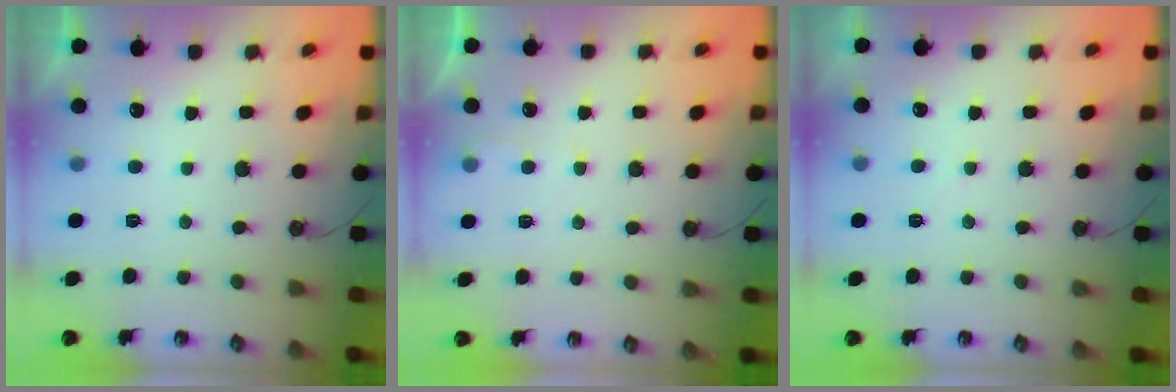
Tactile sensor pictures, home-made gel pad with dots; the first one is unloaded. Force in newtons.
{"total": 4.3, "press": 4.2, "slide": 0.5}
{"total": 3.4, "press": 3.4, "slide": 0.7}